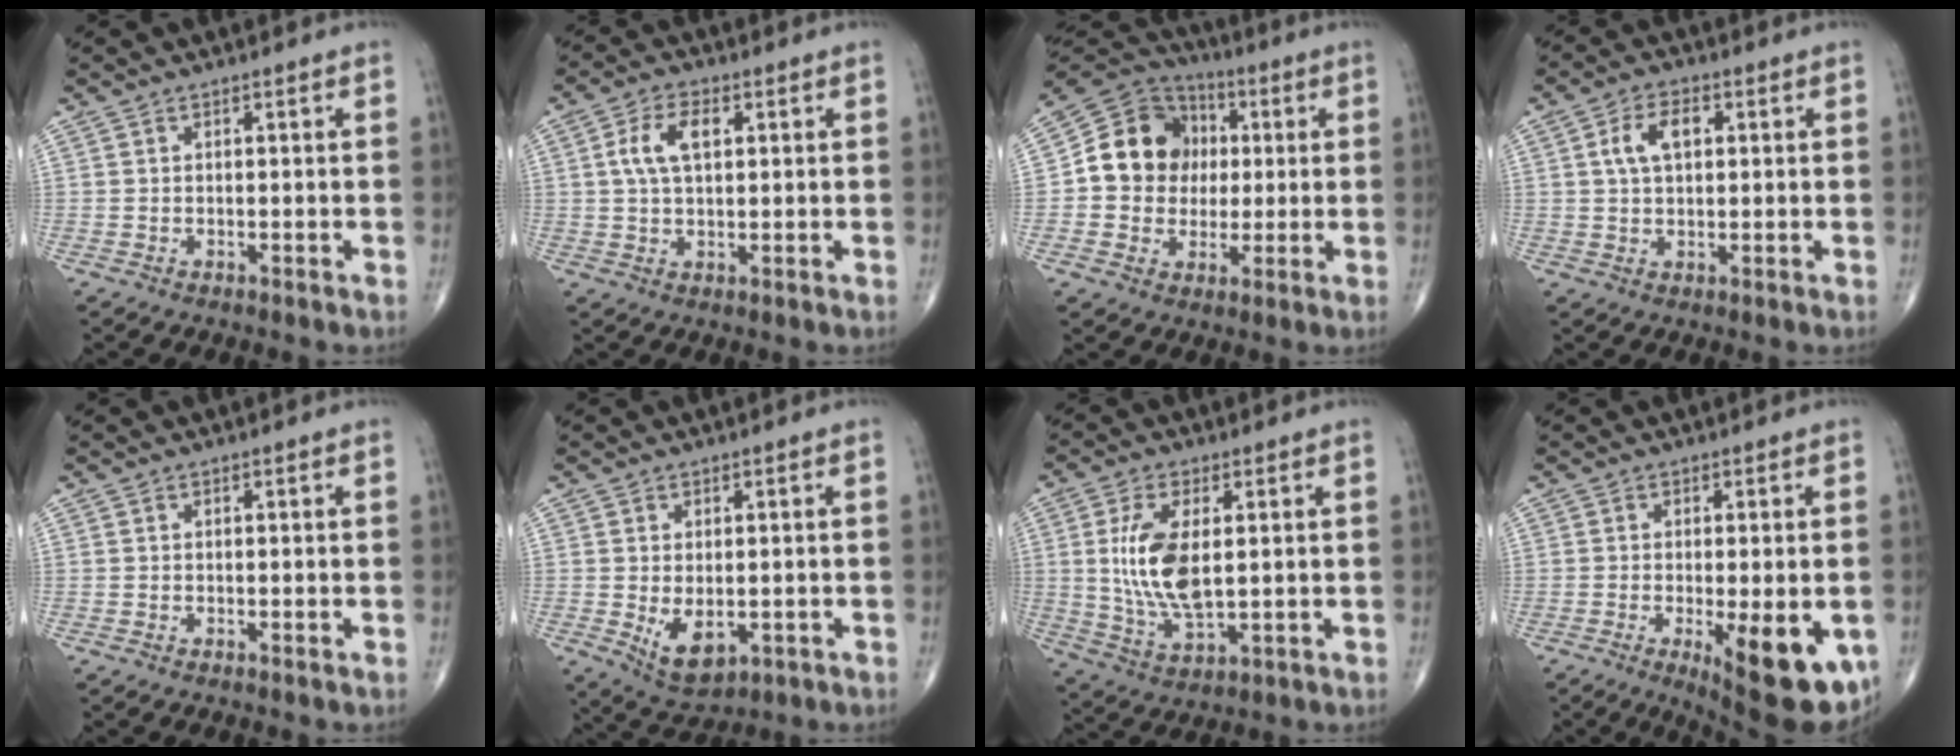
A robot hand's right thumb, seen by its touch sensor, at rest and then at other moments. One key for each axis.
{"total": 6.9, "fx": 1.7, "fy": 3.7, "fz": 5.5, "tx": -0.109, "ty": 0.009, "tz": 0.031}
{"total": 14.3, "fx": 1.1, "fy": 12.6, "fz": 6.6, "tx": -0.073, "ty": 0.021, "tz": 0.012}
{"total": 6.3, "fx": 1.5, "fy": 3.7, "fz": 4.9, "tx": -0.089, "ty": 0.010, "tz": 0.026}
{"total": 0.0}
{"total": 6.6, "fx": -1.1, "fy": 4.0, "fz": 5.2, "tx": -0.073, "ty": -0.014, "tz": -0.002}
{"total": 11.8, "fx": 1.6, "fy": 5.5, "fz": 10.3, "tx": -0.204, "ty": -0.015, "tz": 0.038}
{"total": 14.3, "fx": -4.6, "fy": 4.9, "fz": 12.6, "tx": -0.132, "ty": -0.015, "tz": -0.049}